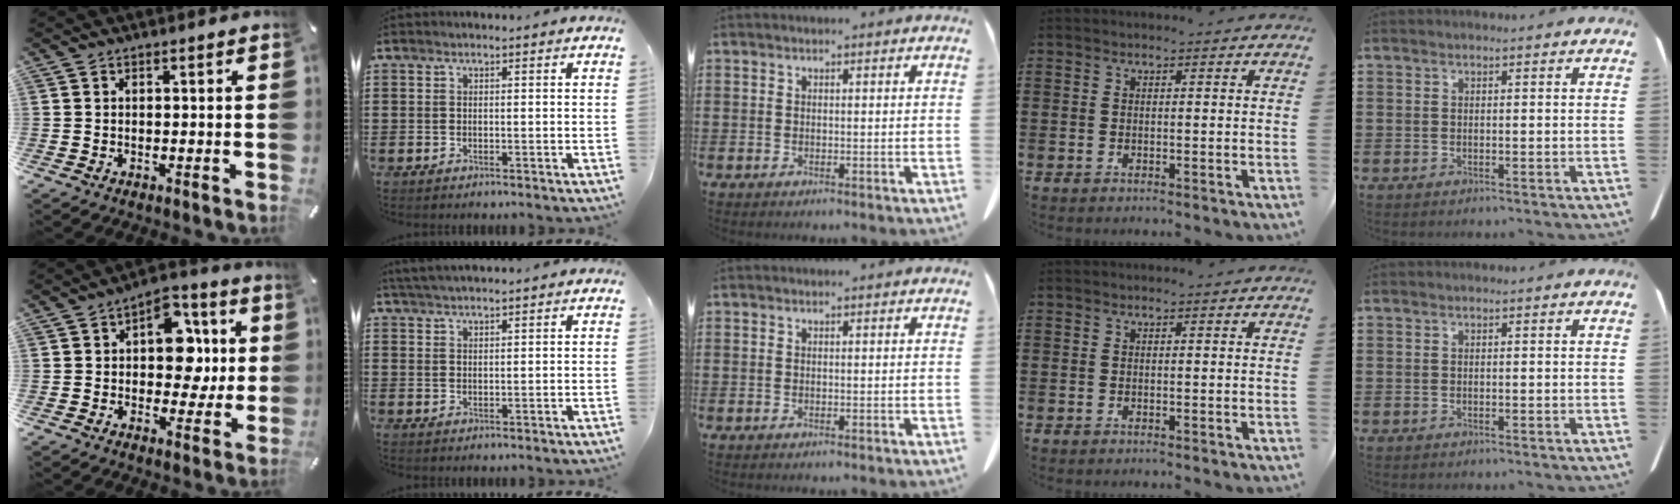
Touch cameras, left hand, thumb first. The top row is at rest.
{"thumb": {"total": 12.4, "force": [1.7, 9.1, 8.2], "torque": [-0.110, -0.011, 0.033]}, "index": {"total": 2.0, "force": [1.9, -0.1, 0.7], "torque": [-0.017, 0.001, 0.037]}}